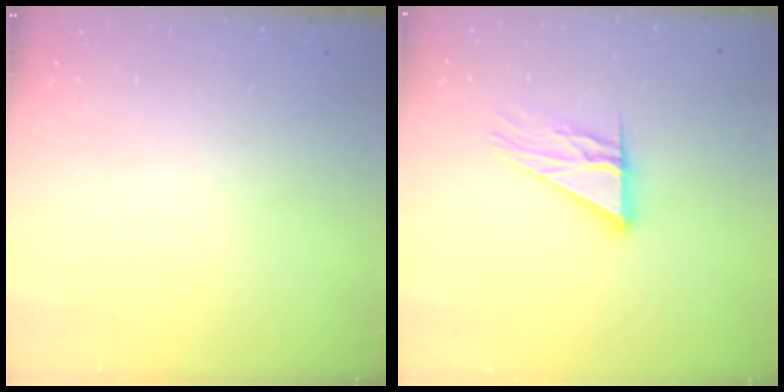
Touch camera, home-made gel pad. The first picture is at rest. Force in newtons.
{"total": 11.7, "press": 11.7, "slide": 0.9}